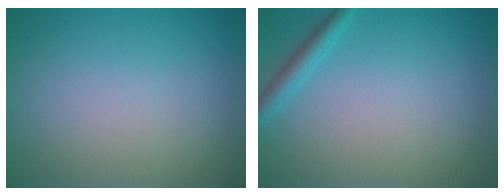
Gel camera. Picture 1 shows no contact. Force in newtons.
{"total": 1.8, "press": 1.7, "slide": 0.1}